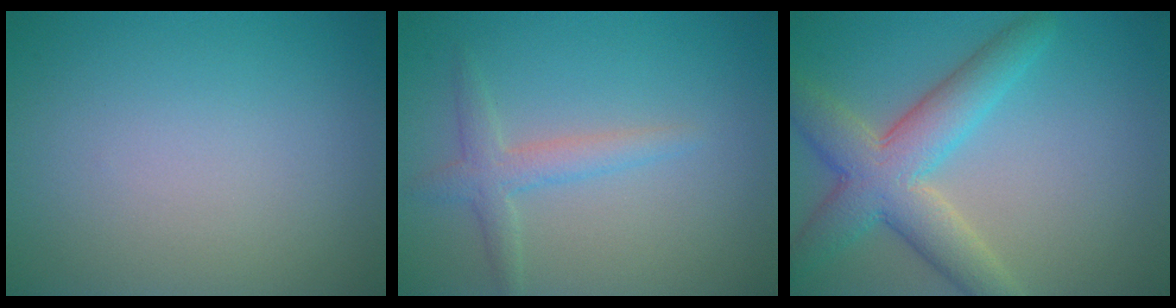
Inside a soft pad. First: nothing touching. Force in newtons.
{"total": 2.3, "press": 2.3, "slide": 0.1}
{"total": 6.6, "press": 6.5, "slide": 0.3}